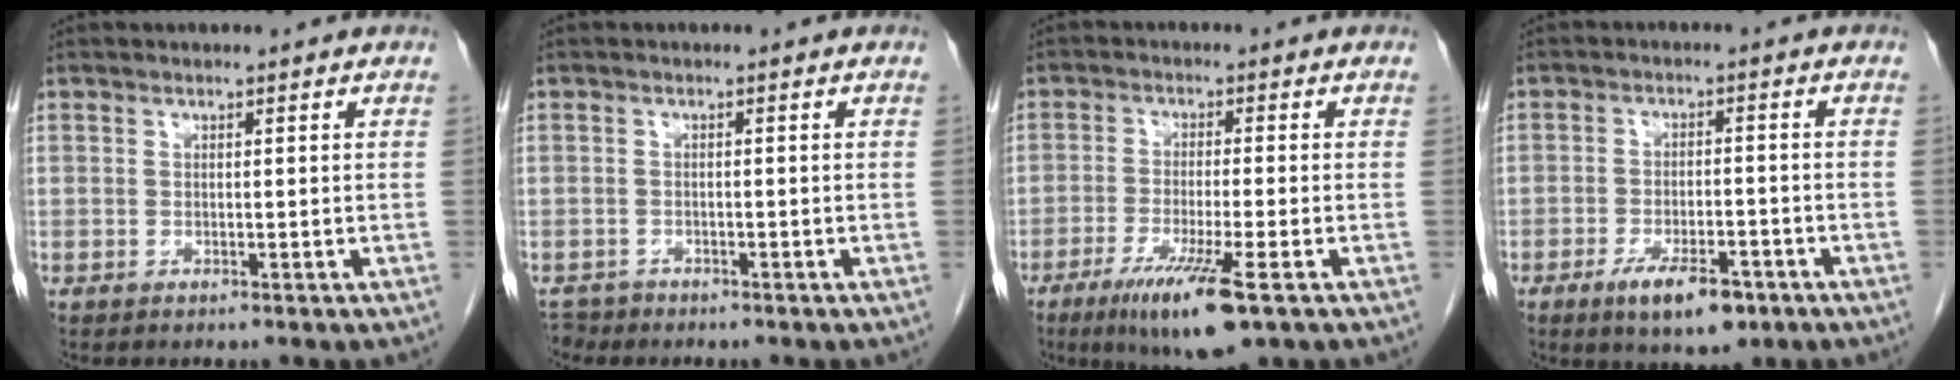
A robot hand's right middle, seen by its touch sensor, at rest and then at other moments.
{"total": 1.7, "force": [-1.4, 0.8, -0.3], "torque": [0.002, 0.000, -0.024]}
{"total": 9.8, "force": [-5.4, 0.5, 8.2], "torque": [-0.152, -0.030, -0.088]}
{"total": 7.4, "force": [-4.4, 2.6, 5.3], "torque": [-0.093, -0.007, -0.065]}